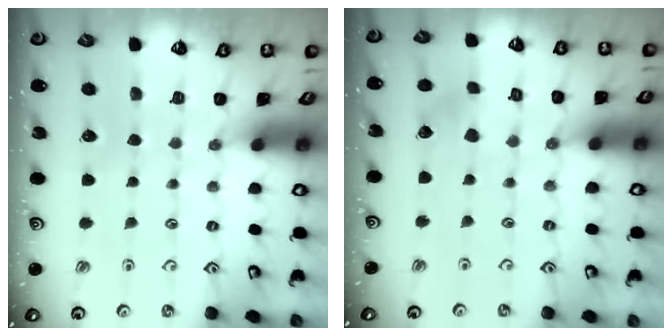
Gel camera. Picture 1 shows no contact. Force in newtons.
{"total": 3.7, "press": 3.6, "slide": 0.6}